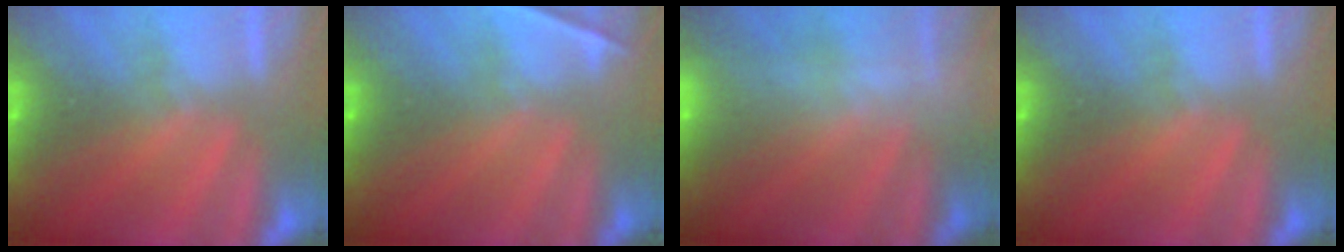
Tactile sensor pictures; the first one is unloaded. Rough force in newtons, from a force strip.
{"total": 2.2}
{"total": 2.5}
{"total": 0.0}